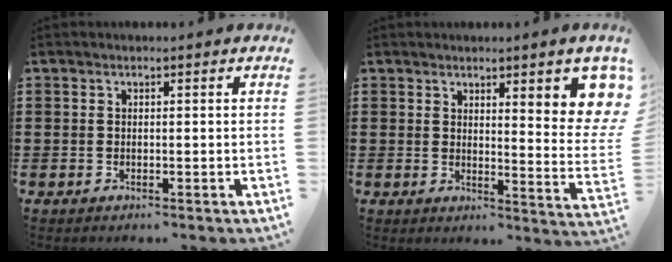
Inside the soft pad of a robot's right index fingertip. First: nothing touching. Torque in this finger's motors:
{"motor_torque": [1.44, 0.70, 0.47, 0.12]}